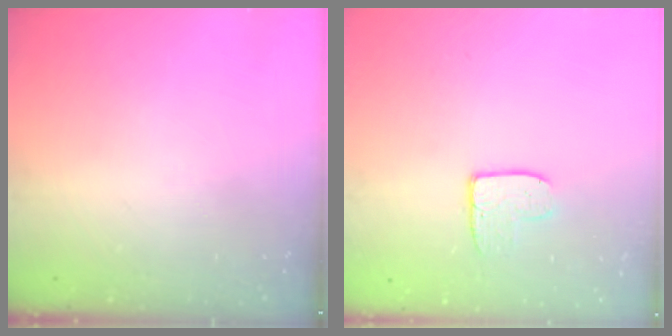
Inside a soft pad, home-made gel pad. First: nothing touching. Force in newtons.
{"total": 7.9, "press": 7.9, "slide": 0.6}